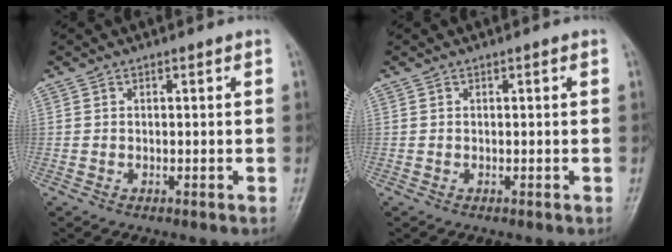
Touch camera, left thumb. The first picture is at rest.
{"total": 0.0}